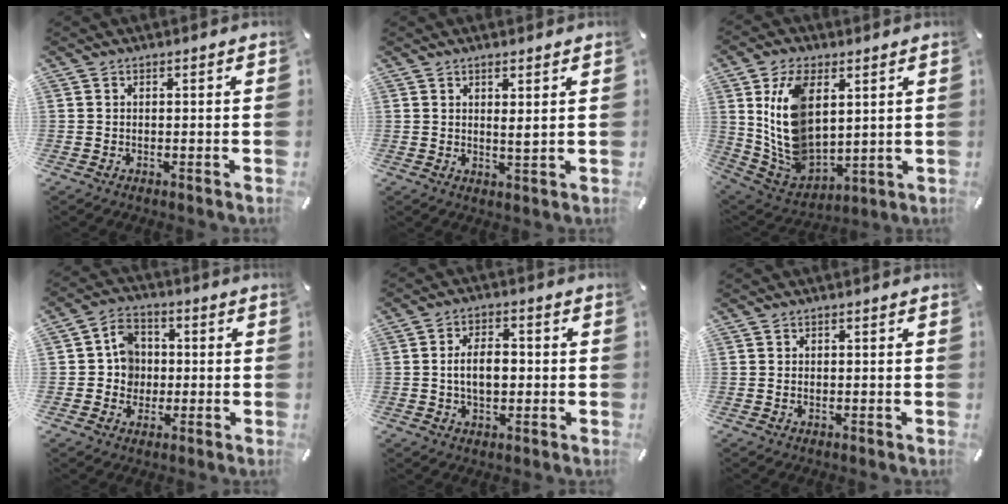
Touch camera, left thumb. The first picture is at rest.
{"total": 2.3, "force": [1.5, -0.2, 1.7], "torque": [-0.037, -0.005, 0.025]}
{"total": 14.8, "force": [4.6, 9.8, 10.1], "torque": [-0.231, -0.018, 0.085]}
{"total": 7.2, "force": [-0.3, 6.8, 2.1], "torque": [-0.037, 0.019, -0.004]}
{"total": 7.2, "force": [-0.4, 4.6, 5.5], "torque": [-0.094, 0.005, -0.012]}
{"total": 0.6, "force": [0.0, 0.4, 0.4], "torque": [-0.009, 0.001, -0.001]}